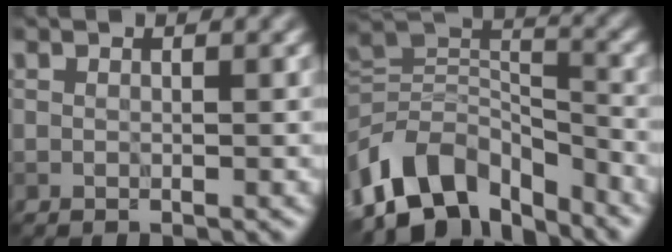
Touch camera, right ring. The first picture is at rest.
{"total": 10.1, "force": [-5.9, 6.0, 5.5], "torque": [-0.090, 0.013, -0.121]}